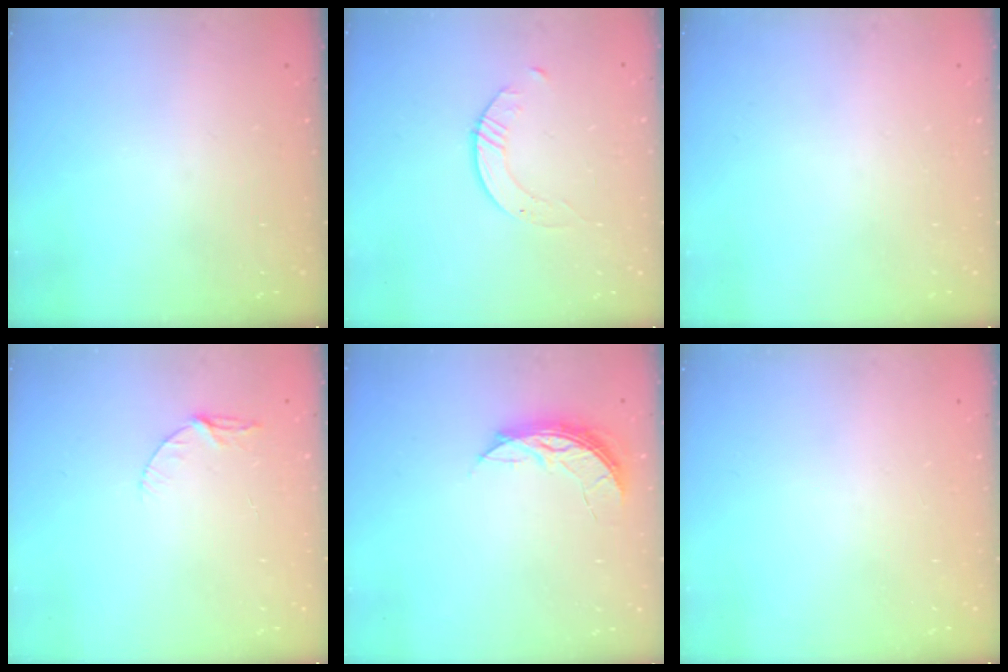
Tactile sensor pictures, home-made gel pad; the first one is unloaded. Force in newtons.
{"total": 1.7, "press": 1.7, "slide": 0.2}
{"total": 0.0}
{"total": 5.2, "press": 5.1, "slide": 0.6}
{"total": 6.1, "press": 6.1, "slide": 0.4}
{"total": 0.0}